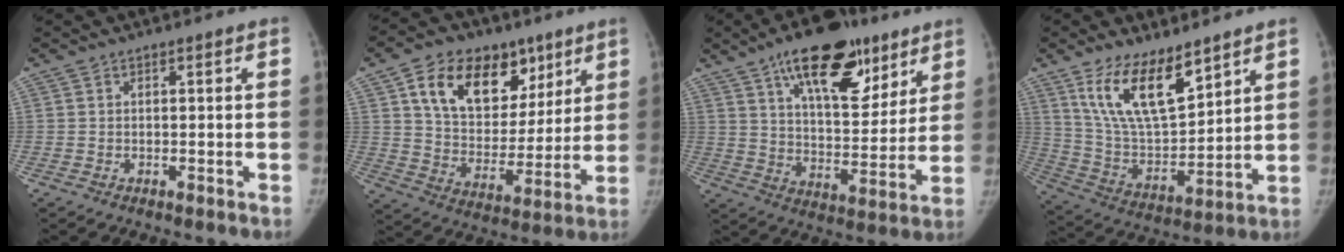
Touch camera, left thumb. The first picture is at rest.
{"total": 19.9, "force": [9.6, 13.3, 11.3], "torque": [-0.137, -0.027, 0.163]}
{"total": 21.7, "force": [12.6, 10.0, 14.5], "torque": [-0.179, -0.040, 0.200]}
{"total": 15.5, "force": [9.8, 6.3, 10.3], "torque": [-0.156, -0.057, 0.201]}